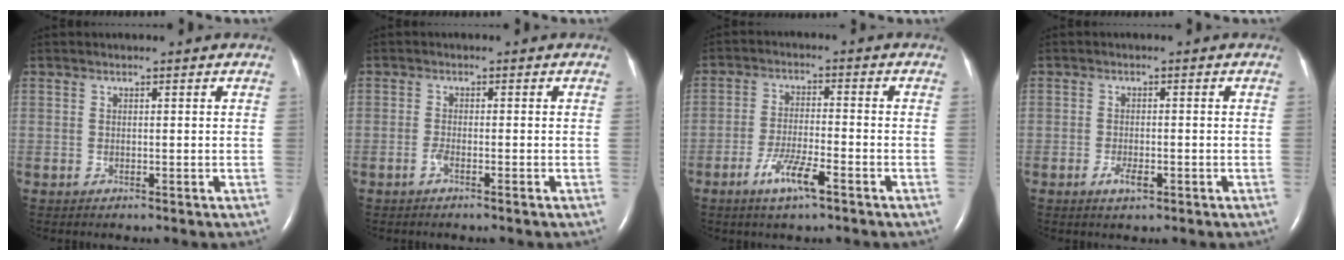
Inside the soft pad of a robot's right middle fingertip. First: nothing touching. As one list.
[{"total": 1.5, "force": [-1.0, -0.1, 1.1], "torque": [-0.027, -0.001, -0.022]}, {"total": 6.1, "force": [-3.6, 0.7, 4.9], "torque": [-0.101, -0.006, -0.066]}, {"total": 2.2, "force": [-1.2, 0.8, 1.8], "torque": [-0.037, -0.001, -0.019]}]